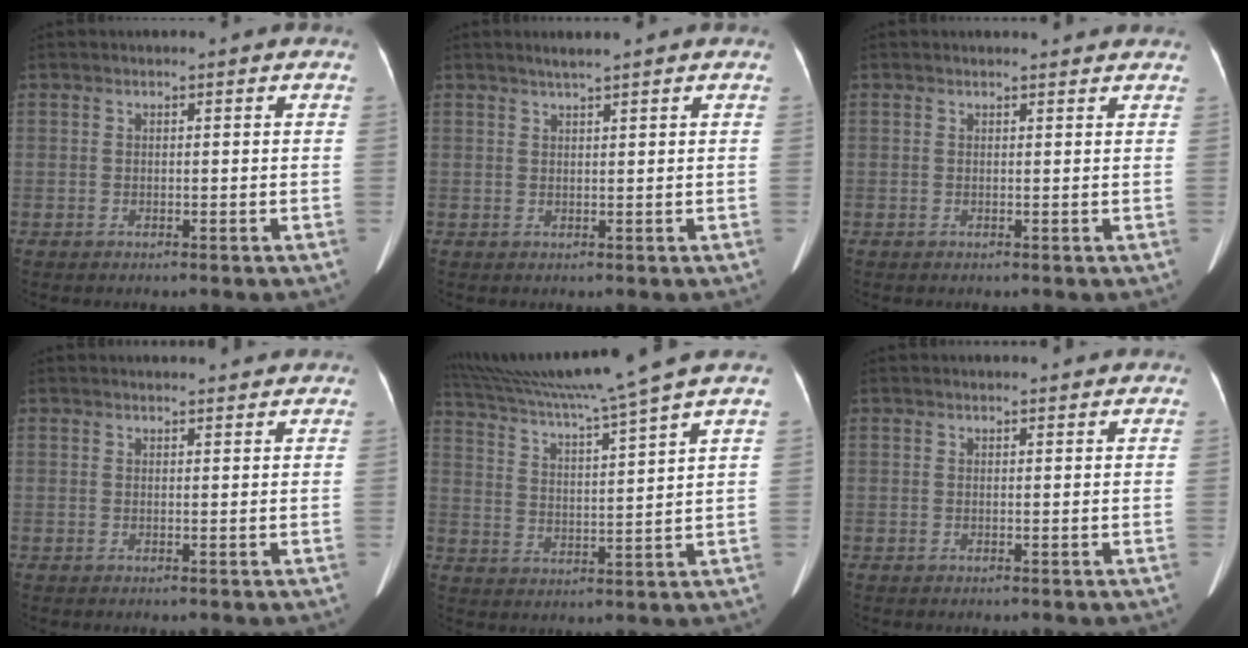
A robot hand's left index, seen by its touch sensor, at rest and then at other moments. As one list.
[{"total": 2.0, "force": [1.6, -0.4, 1.2], "torque": [-0.023, 0.005, 0.030]}, {"total": 3.2, "force": [3.1, 0.6, 0.5], "torque": [-0.010, 0.011, 0.027]}, {"total": 6.0, "force": [5.8, 0.8, 1.3], "torque": [-0.013, 0.020, 0.060]}, {"total": 16.5, "force": [14.2, -3.2, 7.7], "torque": [-0.139, -0.021, 0.219]}, {"total": 3.8, "force": [3.7, 0.5, 0.8], "torque": [-0.011, 0.019, 0.042]}]